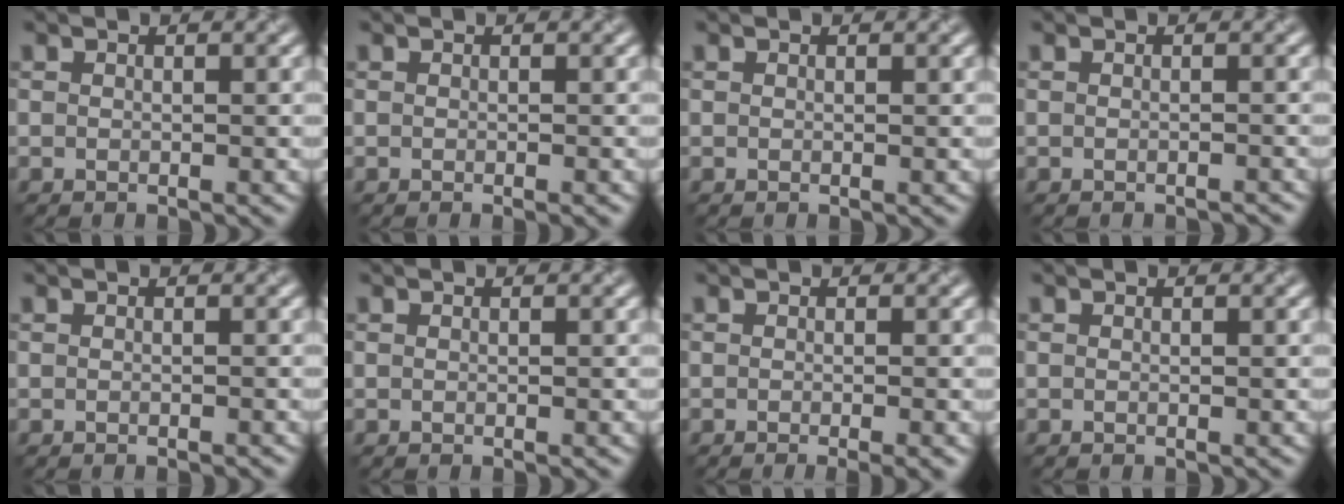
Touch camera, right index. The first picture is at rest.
{"total": 1.1, "force": [-0.3, 0.4, 0.9], "torque": [-0.003, 0.001, -0.008]}
{"total": 0.0}
{"total": 0.9, "force": [-0.5, 0.3, 0.6], "torque": [0.003, 0.007, -0.012]}
{"total": 0.8, "force": [-0.4, 0.3, 0.6], "torque": [-0.001, 0.005, -0.008]}
{"total": 0.0}
{"total": 2.9, "force": [-1.0, 0.9, 2.6], "torque": [-0.014, 0.006, -0.008]}
{"total": 0.0}